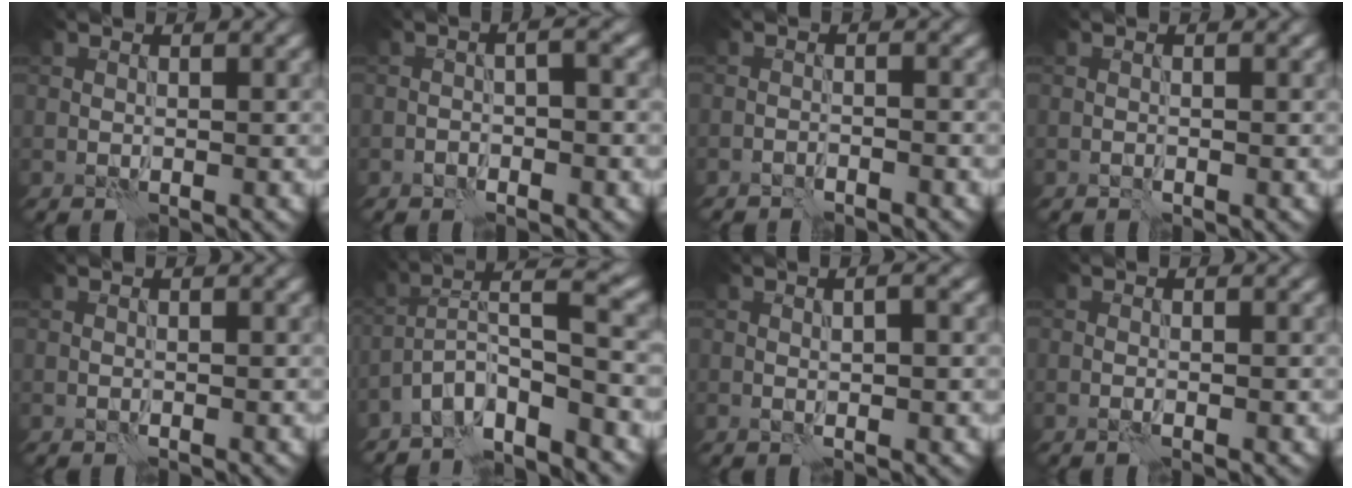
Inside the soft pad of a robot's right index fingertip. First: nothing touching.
{"total": 2.4, "force": [-1.1, 0.5, 2.0], "torque": [-0.036, 0.006, -0.023]}
{"total": 1.4, "force": [-1.3, 0.0, 0.5], "torque": [-0.006, 0.004, -0.027]}
{"total": 0.5, "force": [-0.4, 0.0, 0.4], "torque": [-0.006, 0.003, -0.007]}
{"total": 0.0}
{"total": 6.7, "force": [-4.6, 1.4, 4.6], "torque": [-0.070, 0.010, -0.092]}
{"total": 2.0, "force": [0.2, 0.2, 2.0], "torque": [-0.028, -0.004, 0.002]}
{"total": 1.2, "force": [-0.4, 0.2, 1.1], "torque": [-0.016, -0.001, -0.010]}